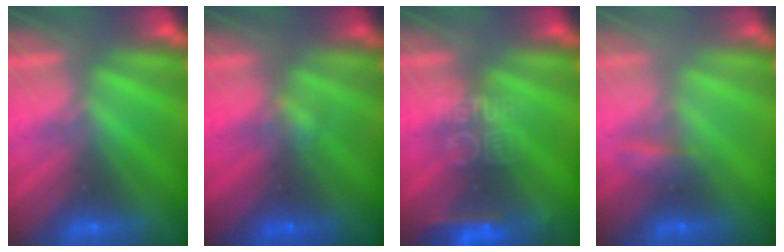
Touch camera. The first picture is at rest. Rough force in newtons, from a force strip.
{"total": 1.2}
{"total": 8.0}
{"total": 2.2}